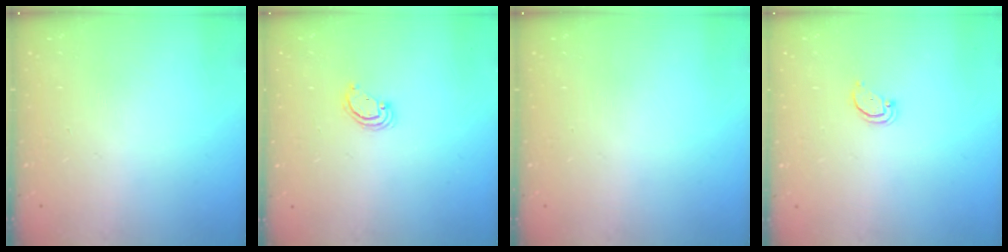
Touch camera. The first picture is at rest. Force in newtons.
{"total": 2.6, "press": 2.6, "slide": 0.3}
{"total": 0.0}
{"total": 2.0, "press": 2.0, "slide": 0.2}